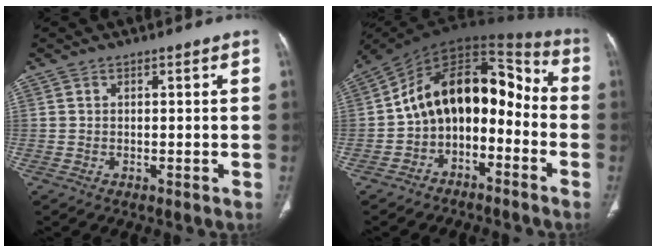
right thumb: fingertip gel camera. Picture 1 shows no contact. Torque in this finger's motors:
{"motor_torque": [2.51, 2.50, 1.46, -1.31, 0.20]}